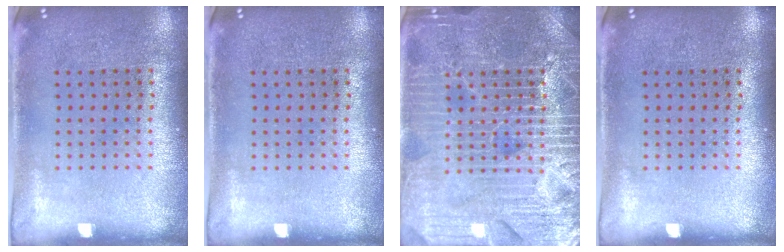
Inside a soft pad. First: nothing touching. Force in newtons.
{"total": 0.0}
{"total": 7.1, "press": 7.1, "slide": 0.8}
{"total": 0.0}